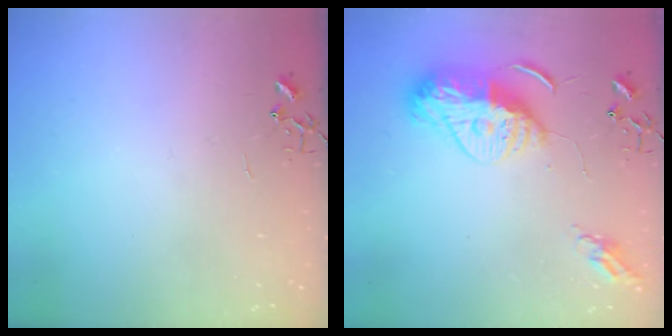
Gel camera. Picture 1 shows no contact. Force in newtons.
{"total": 14.4, "press": 14.3, "slide": 1.2}